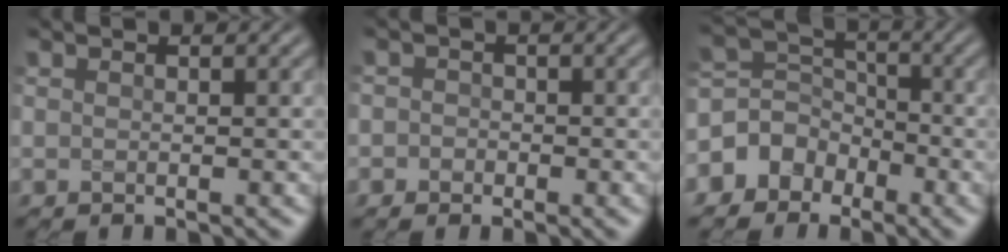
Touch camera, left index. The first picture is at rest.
{"total": 1.8, "force": [-0.2, 1.8, 0.5], "torque": [0.013, 0.006, -0.025]}
{"total": 5.0, "force": [-2.5, 4.1, 1.3], "torque": [-0.007, 0.016, -0.070]}